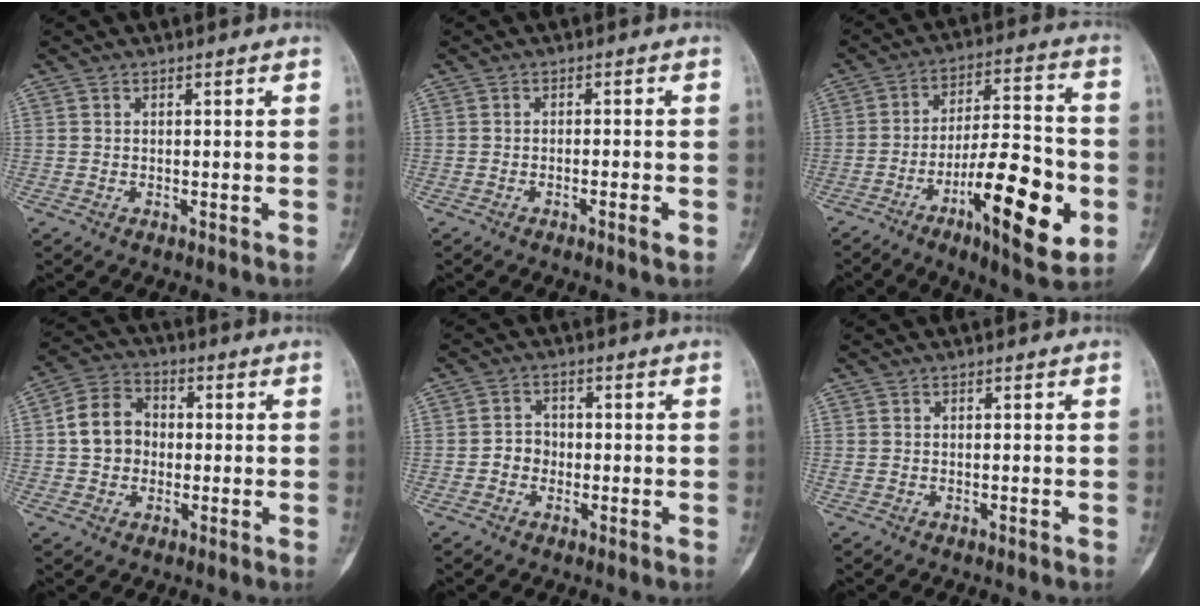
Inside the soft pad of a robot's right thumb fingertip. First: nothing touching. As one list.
[{"total": 2.3, "force": [-1.1, 0.2, 2.0], "torque": [-0.039, 0.003, -0.019]}, {"total": 18.8, "force": [-6.7, 5.5, 16.7], "torque": [-0.254, 0.028, -0.100]}, {"total": 8.6, "force": [0.0, 7.1, 4.8], "torque": [-0.066, 0.023, -0.012]}, {"total": 3.2, "force": [-0.8, 2.9, 1.3], "torque": [-0.005, 0.011, -0.021]}, {"total": 0.7, "force": [-0.1, 0.4, 0.5], "torque": [-0.026, 0.007, 0.001]}]